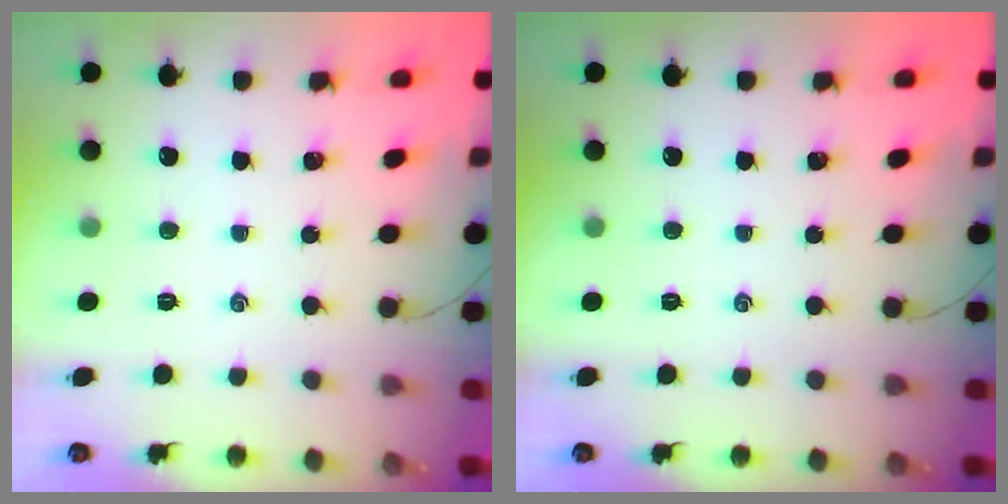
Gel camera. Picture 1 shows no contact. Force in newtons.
{"total": 0.0}